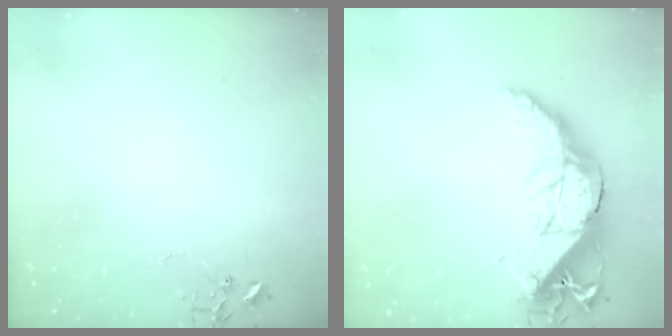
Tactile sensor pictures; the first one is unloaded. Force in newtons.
{"total": 19.6, "press": 19.6, "slide": 1.2}